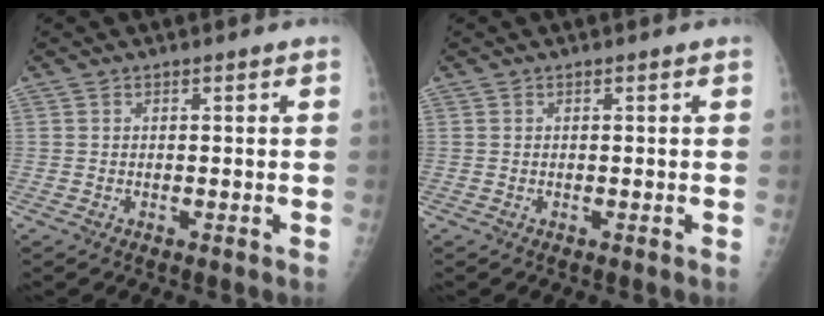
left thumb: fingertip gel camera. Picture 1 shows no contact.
{"total": 0.0}